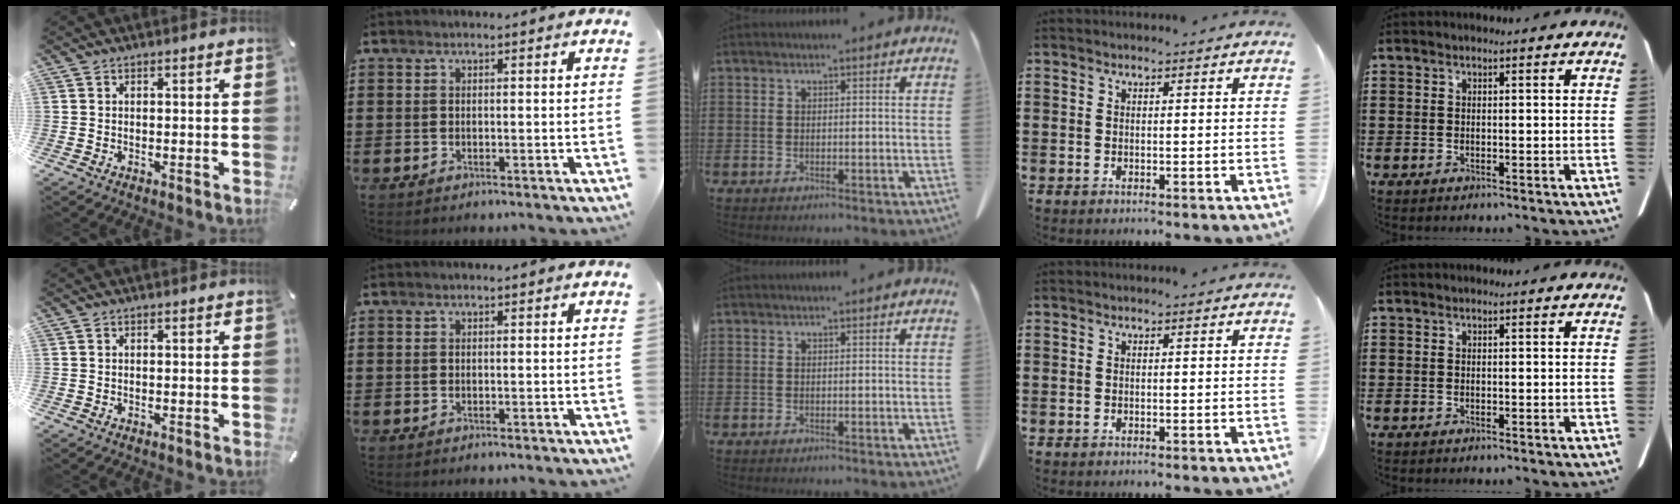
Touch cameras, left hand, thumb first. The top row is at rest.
{}